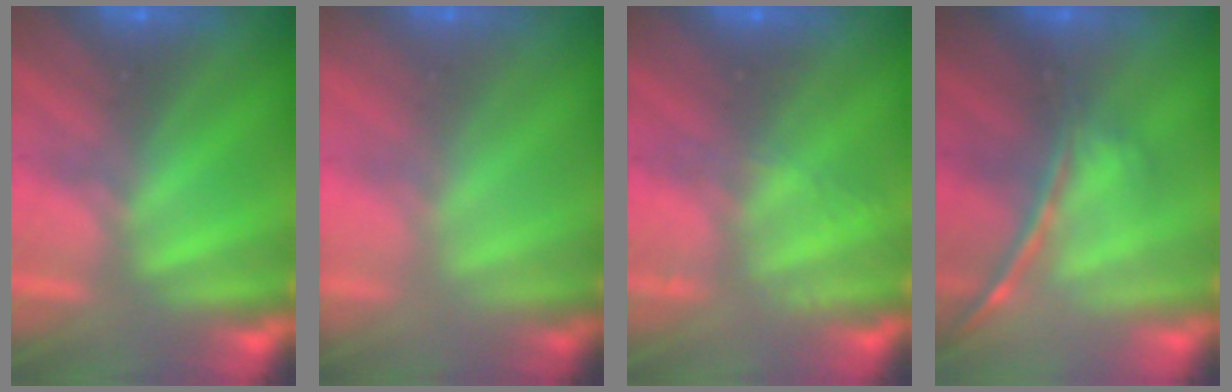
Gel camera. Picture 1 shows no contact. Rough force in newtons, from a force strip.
{"total": 1.7}
{"total": 2.1}
{"total": 1.7}